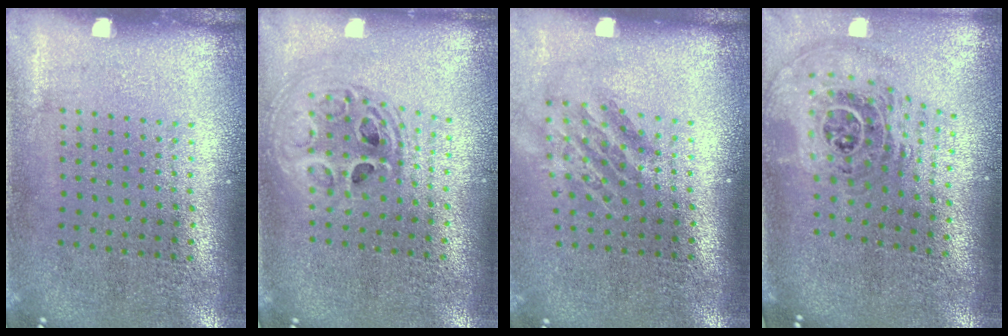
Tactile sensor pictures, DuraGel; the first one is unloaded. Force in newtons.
{"total": 2.0, "press": 1.6, "slide": 1.2}
{"total": 1.5, "press": 1.1, "slide": 1.0}
{"total": 1.9, "press": 1.5, "slide": 1.2}